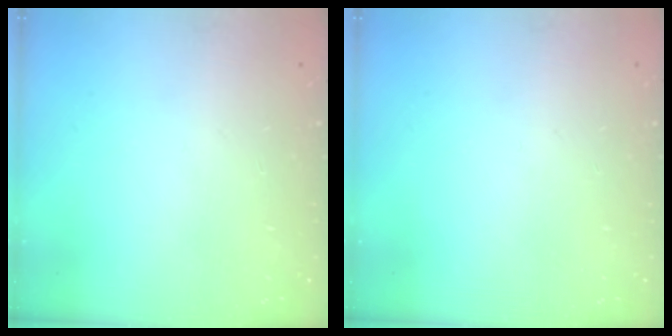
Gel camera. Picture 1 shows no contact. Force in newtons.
{"total": 0.0}